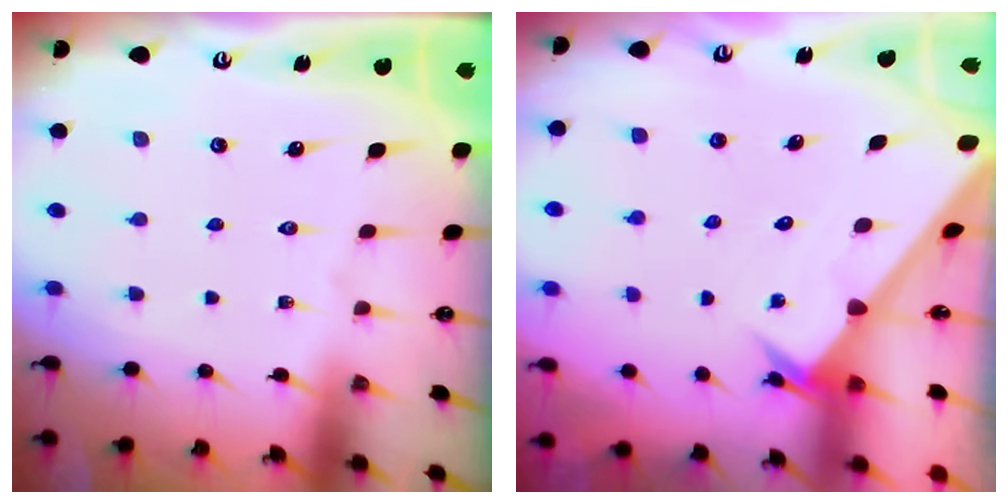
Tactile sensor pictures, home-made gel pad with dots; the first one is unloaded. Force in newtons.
{"total": 2.7, "press": 2.7, "slide": 0.2}